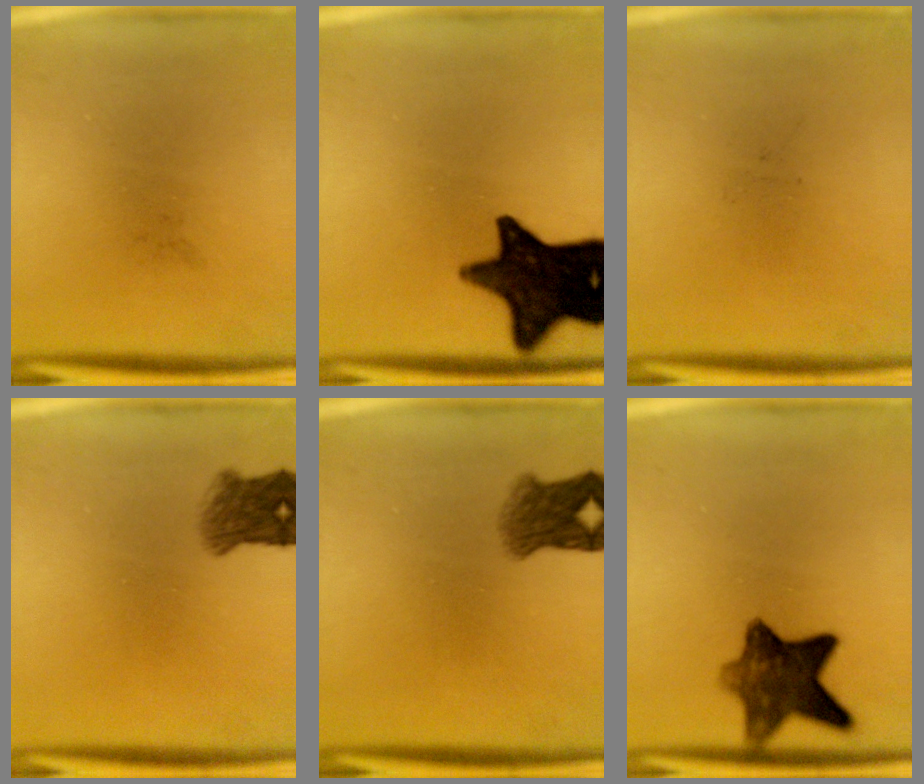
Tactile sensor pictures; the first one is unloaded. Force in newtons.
{"total": 16.3}
{"total": 0.0}
{"total": 4.5}
{"total": 4.6}
{"total": 9.1}